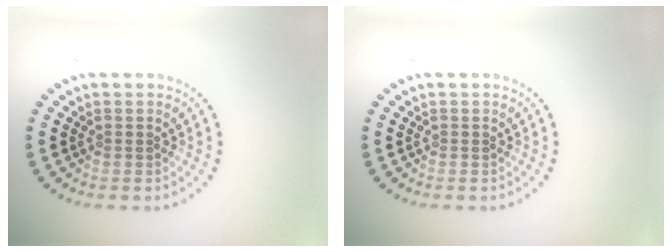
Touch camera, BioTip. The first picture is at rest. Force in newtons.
{"total": 0.0}